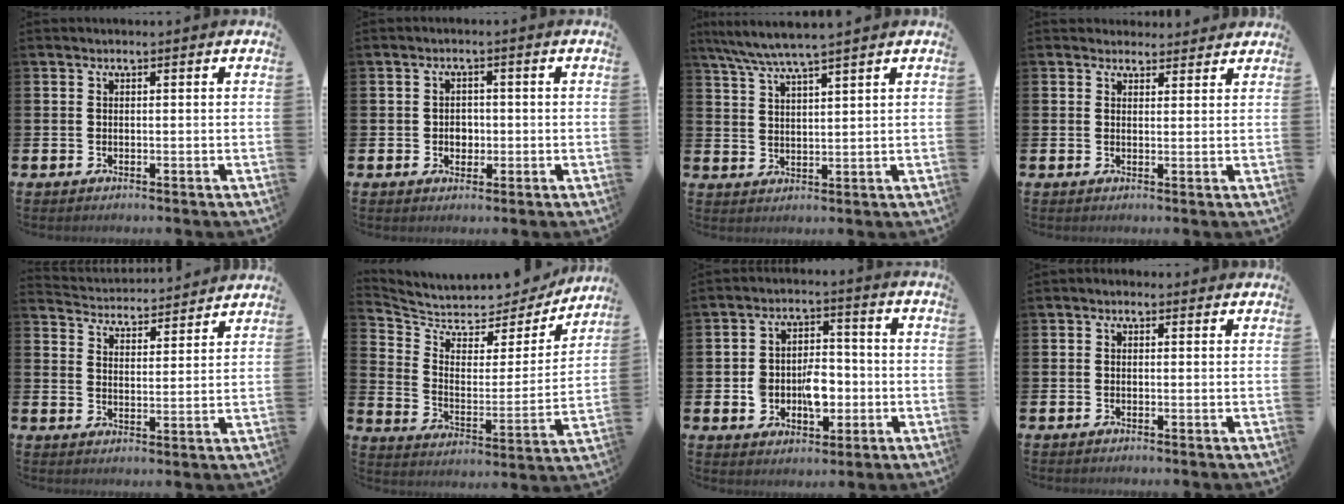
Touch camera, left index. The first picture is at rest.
{"total": 2.3, "force": [-0.4, 2.0, 1.1], "torque": [-0.004, 0.000, -0.014]}
{"total": 5.3, "force": [4.9, -0.4, 2.0], "torque": [-0.057, -0.020, 0.086]}
{"total": 2.6, "force": [2.4, 0.8, -0.3], "torque": [0.012, -0.014, 0.042]}
{"total": 4.3, "force": [4.3, 0.3, -0.4], "torque": [-0.005, -0.040, 0.071]}
{"total": 6.4, "force": [5.9, 2.2, 0.9], "torque": [-0.059, -0.054, 0.097]}
{"total": 6.3, "force": [-1.7, 4.4, 4.2], "torque": [-0.066, 0.010, -0.035]}
{"total": 0.6, "force": [-0.5, 0.3, 0.1], "torque": [-0.003, -0.001, -0.011]}